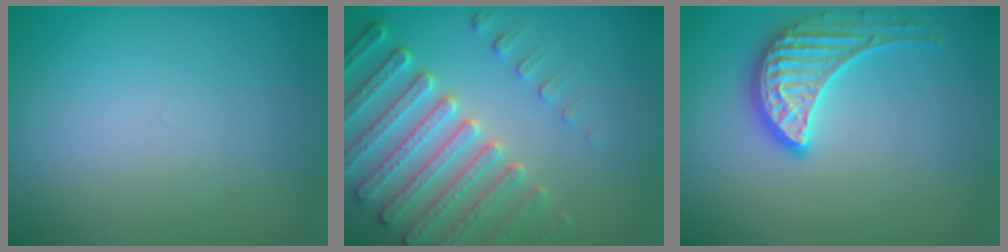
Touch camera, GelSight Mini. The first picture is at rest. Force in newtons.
{"total": 6.2, "press": 5.1, "slide": 3.5}
{"total": 3.5, "press": 3.1, "slide": 1.5}